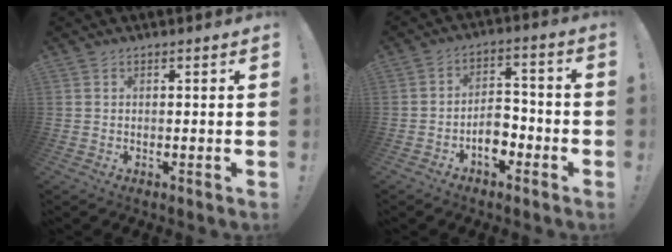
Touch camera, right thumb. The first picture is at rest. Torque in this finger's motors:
{"motor_torque": [0.96, 0.15, 0.19, -0.26, 0.11]}